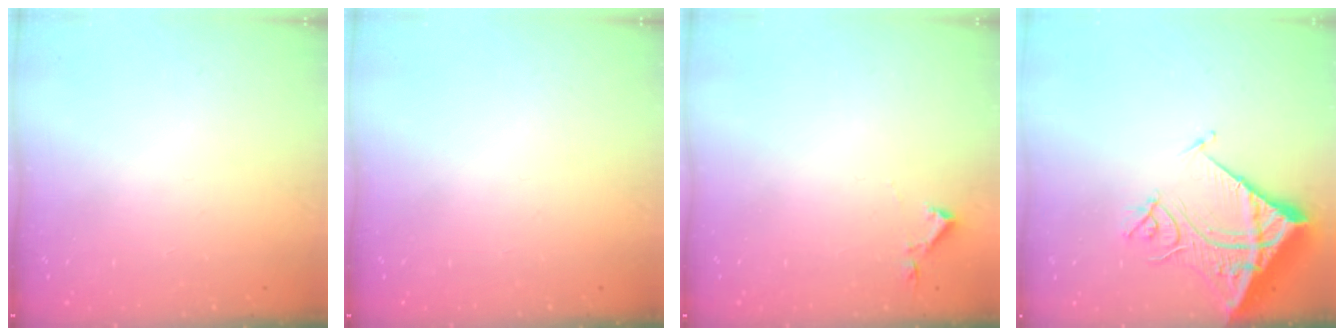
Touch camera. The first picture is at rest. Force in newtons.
{"total": 0.0}
{"total": 2.9, "press": 2.9, "slide": 0.5}
{"total": 13.5, "press": 13.4, "slide": 1.8}